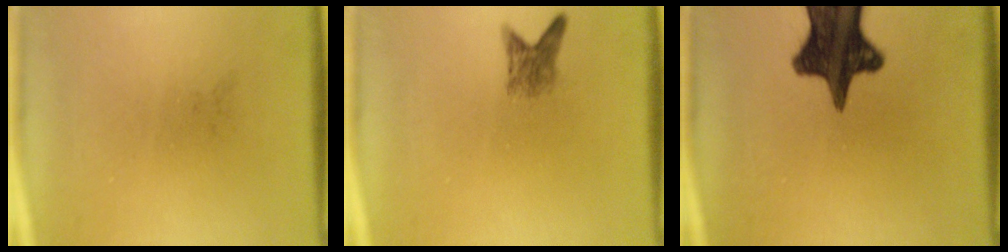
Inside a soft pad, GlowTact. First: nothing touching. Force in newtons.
{"total": 2.3}
{"total": 14.0}